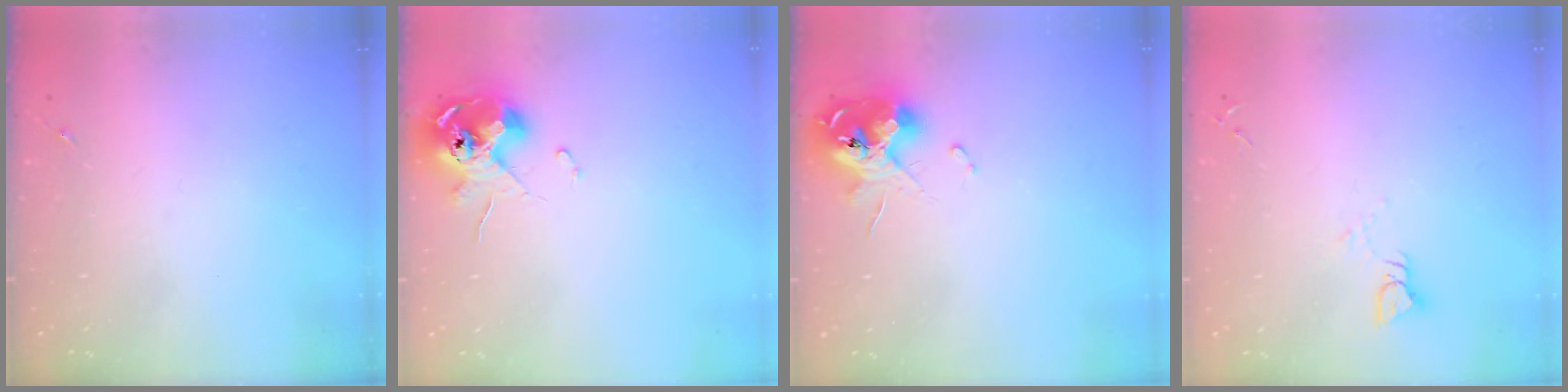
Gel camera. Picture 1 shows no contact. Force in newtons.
{"total": 10.4, "press": 10.3, "slide": 1.4}
{"total": 12.4, "press": 12.2, "slide": 1.6}
{"total": 3.5, "press": 3.5, "slide": 0.2}